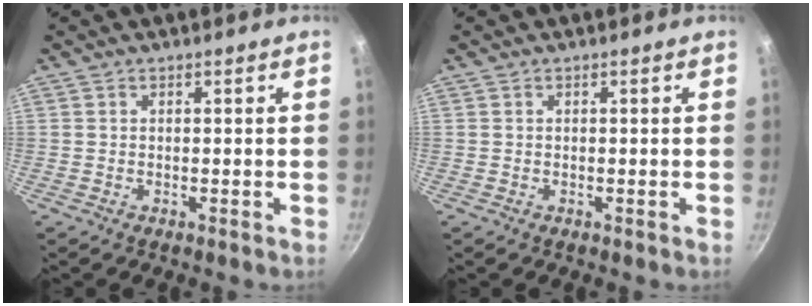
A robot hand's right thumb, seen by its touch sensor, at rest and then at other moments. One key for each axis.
{"total": 0.0}